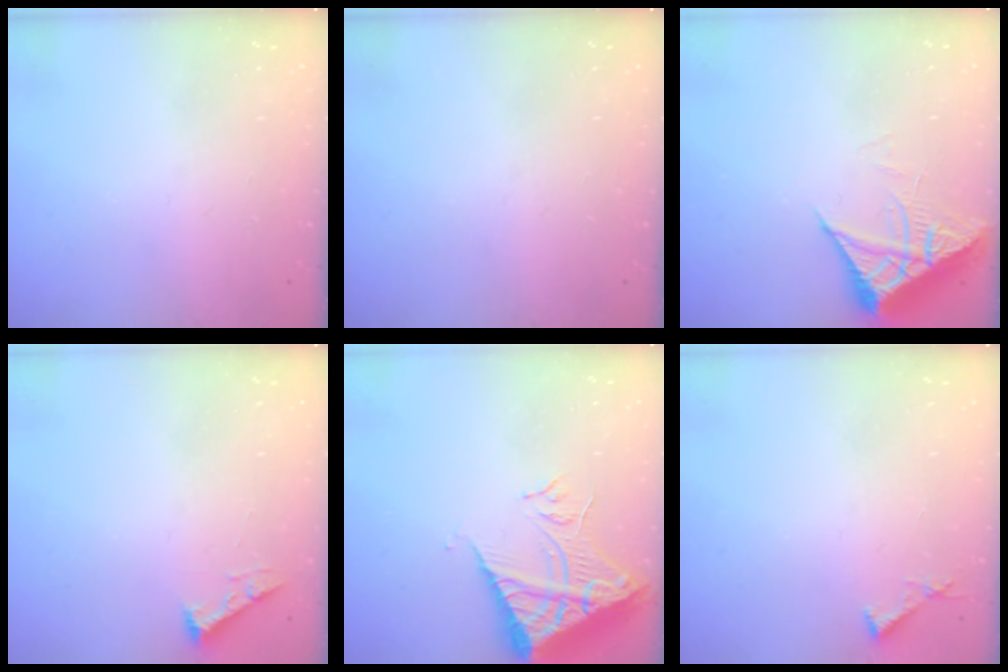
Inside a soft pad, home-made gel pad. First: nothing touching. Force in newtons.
{"total": 0.0}
{"total": 7.0, "press": 7.0, "slide": 0.2}
{"total": 2.5, "press": 2.5, "slide": 0.3}
{"total": 11.6, "press": 11.5, "slide": 1.1}
{"total": 3.8, "press": 3.8, "slide": 0.3}